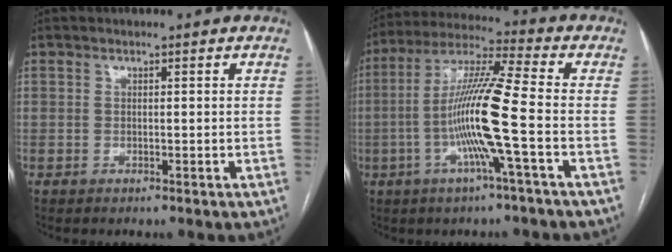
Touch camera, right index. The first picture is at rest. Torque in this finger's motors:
{"motor_torque": [2.14, 0.00, 1.05, 0.21]}